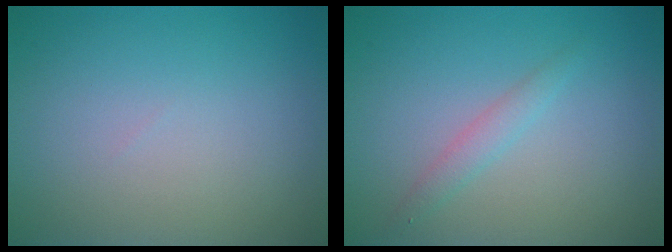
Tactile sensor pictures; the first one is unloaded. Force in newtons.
{"total": 1.4, "press": 1.4, "slide": 0.0}